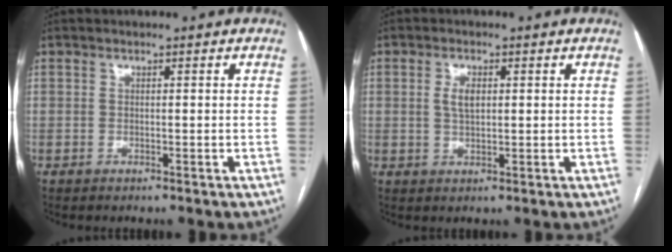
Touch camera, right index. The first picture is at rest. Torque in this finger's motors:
{"motor_torque": [0.60, 0.15, 0.37, 0.07]}